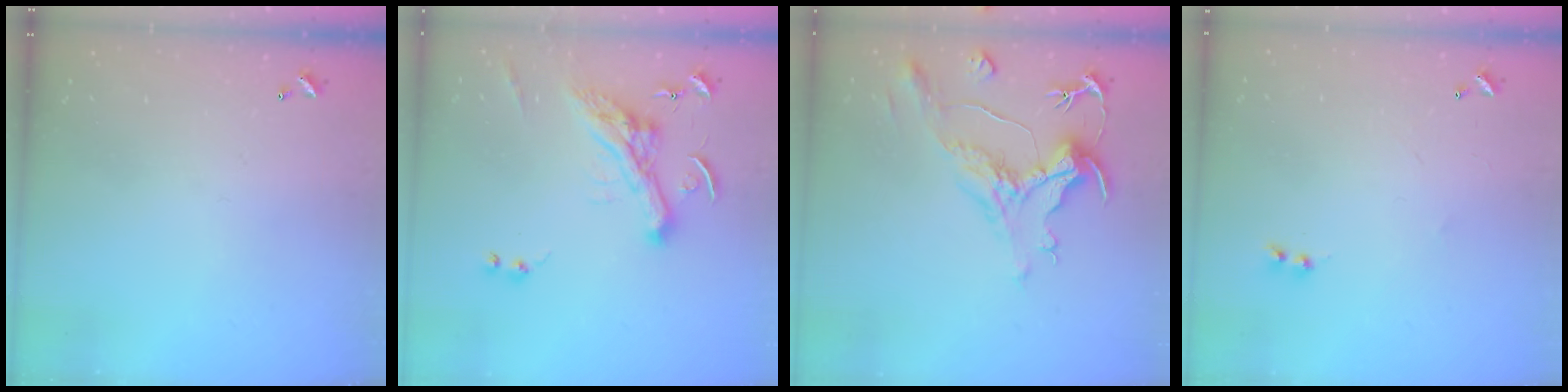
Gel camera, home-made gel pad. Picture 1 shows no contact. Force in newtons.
{"total": 6.7, "press": 6.5, "slide": 1.6}
{"total": 1.6, "press": 0.0, "slide": 1.6}
{"total": 2.0, "press": 2.0, "slide": 0.5}